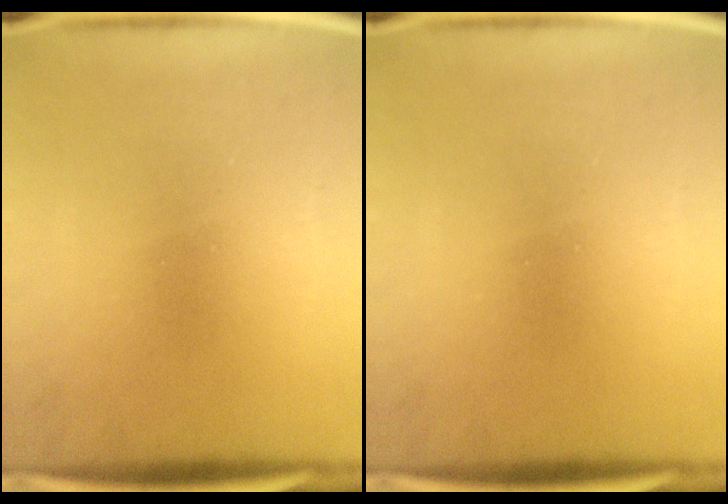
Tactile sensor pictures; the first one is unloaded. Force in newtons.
{"total": 0.0}